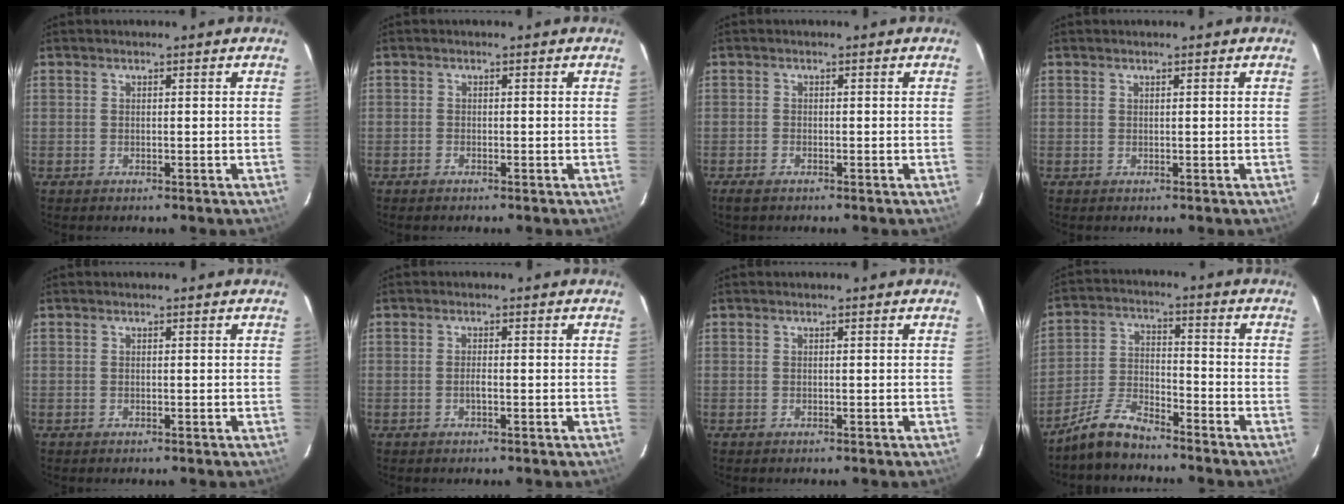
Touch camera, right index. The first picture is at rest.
{"total": 0.6, "force": [-0.6, 0.2, 0.1], "torque": [-0.005, -0.001, -0.014]}
{"total": 1.7, "force": [-1.4, 0.6, 0.9], "torque": [-0.024, -0.004, -0.029]}
{"total": 0.0}
{"total": 0.0}
{"total": 1.3, "force": [-0.5, 0.2, 1.2], "torque": [-0.024, 0.001, -0.009]}
{"total": 0.0}
{"total": 7.8, "force": [-6.8, 2.2, 3.1], "torque": [-0.077, 0.018, -0.139]}